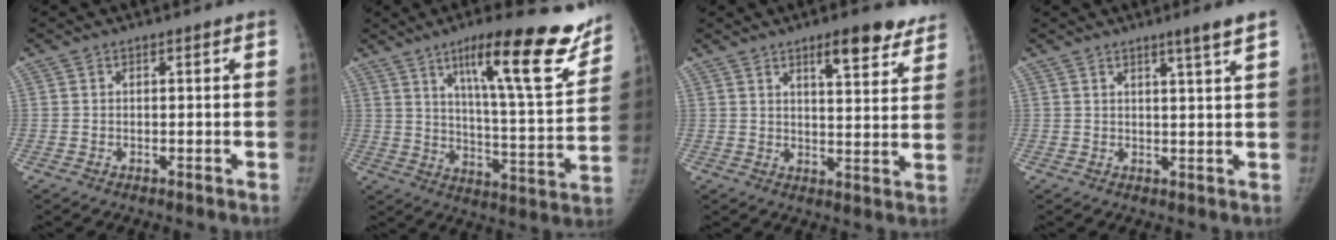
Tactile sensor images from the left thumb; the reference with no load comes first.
{"total": 22.3, "force": [14.5, 4.3, 16.4], "torque": [-0.202, -0.067, 0.220]}
{"total": 10.0, "force": [7.0, 2.9, 6.6], "torque": [-0.059, -0.039, 0.096]}
{"total": 4.1, "force": [2.7, -0.6, 3.0], "torque": [-0.047, -0.021, 0.043]}